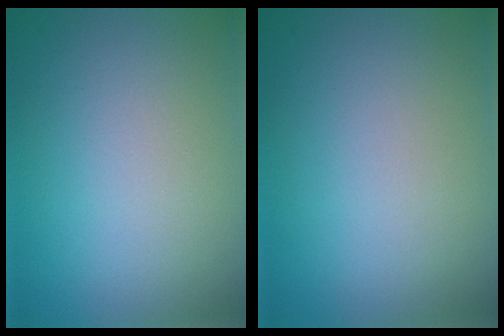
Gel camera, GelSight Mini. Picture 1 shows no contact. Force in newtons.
{"total": 0.0}